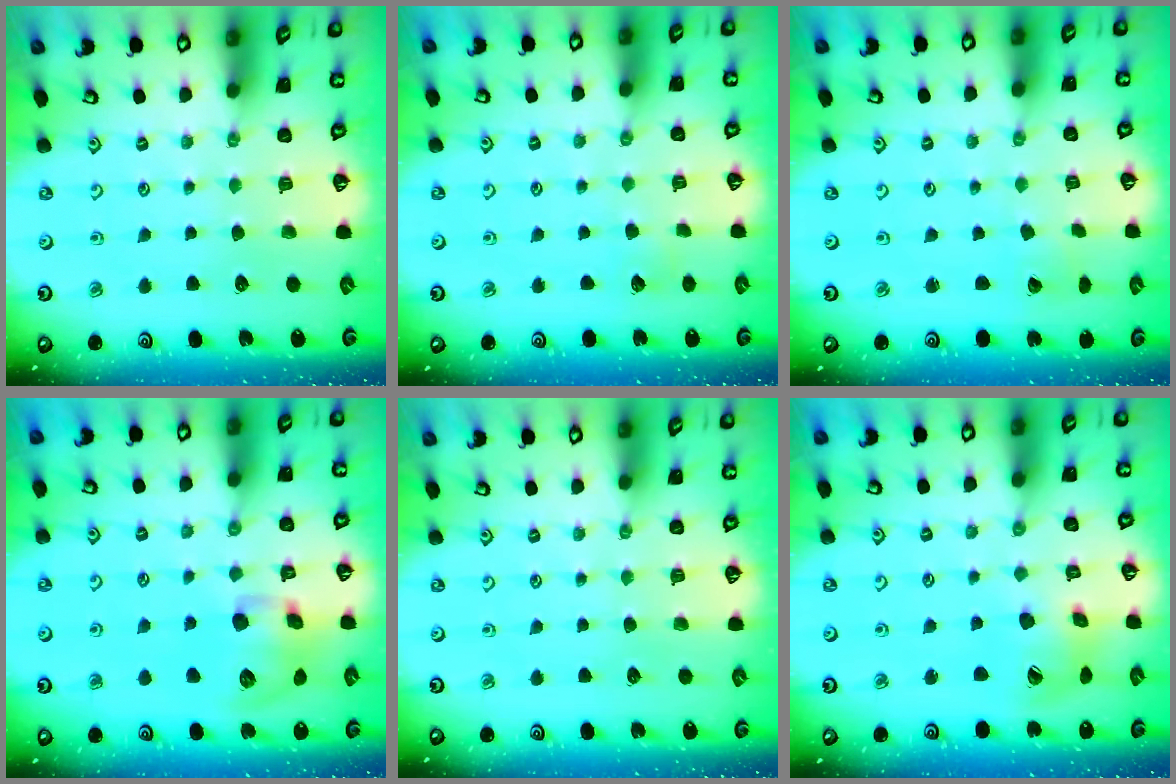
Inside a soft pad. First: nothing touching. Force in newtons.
{"total": 2.7, "press": 2.7, "slide": 0.3}
{"total": 2.1, "press": 2.1, "slide": 0.2}
{"total": 12.5, "press": 12.4, "slide": 1.8}
{"total": 0.0}
{"total": 11.4, "press": 11.3, "slide": 1.3}